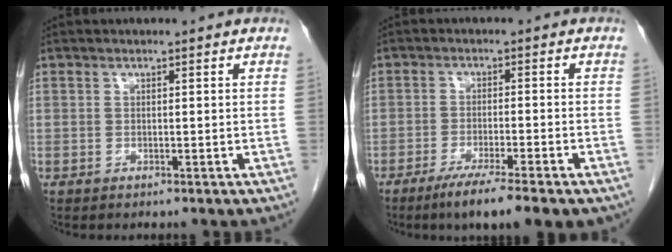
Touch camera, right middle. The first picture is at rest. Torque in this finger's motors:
{"motor_torque": [1.11, -1.02, 0.20, 0.07]}